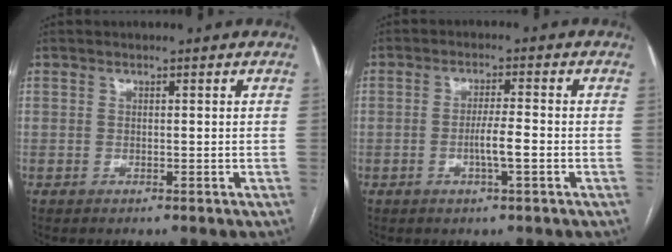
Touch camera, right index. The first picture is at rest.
{"total": 3.8, "force": [-1.1, 0.1, 3.7], "torque": [-0.066, -0.002, -0.019]}